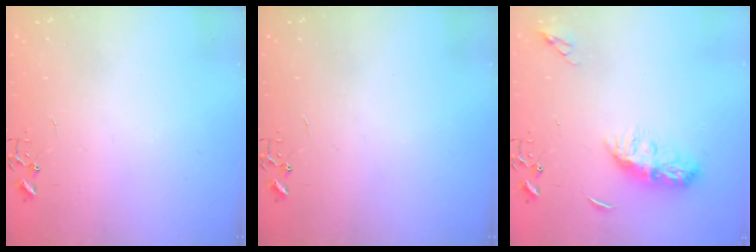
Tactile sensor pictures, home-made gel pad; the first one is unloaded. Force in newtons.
{"total": 0.0}
{"total": 9.8, "press": 9.8, "slide": 0.5}